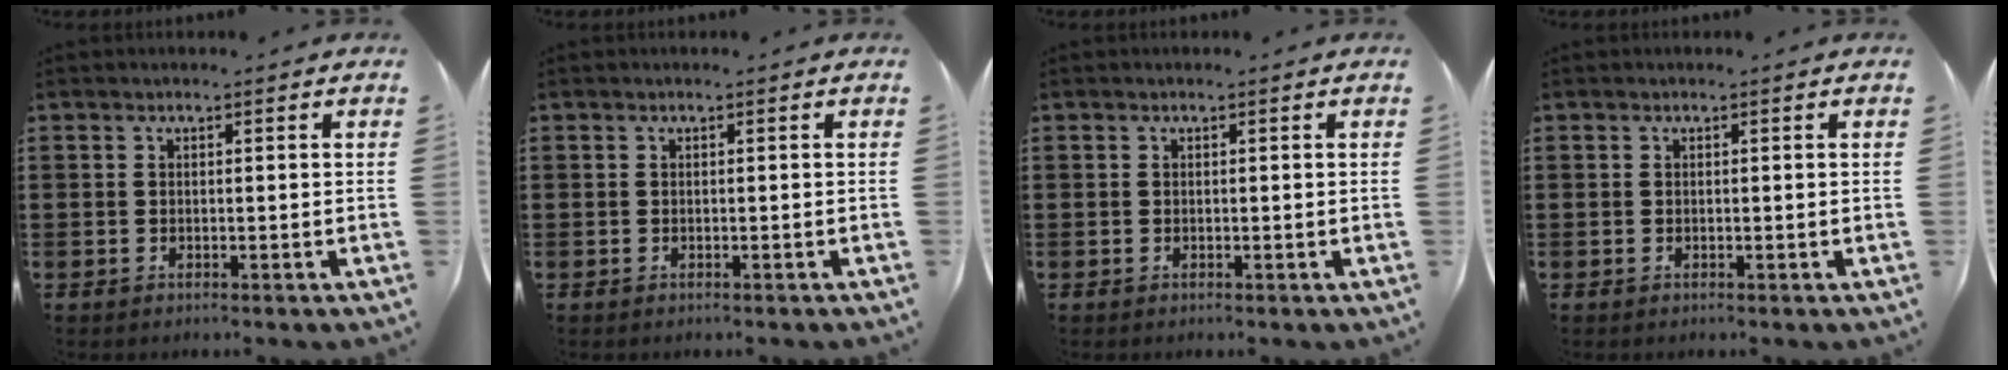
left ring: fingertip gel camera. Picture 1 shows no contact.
{"total": 0.0}
{"total": 0.0}
{"total": 0.0}